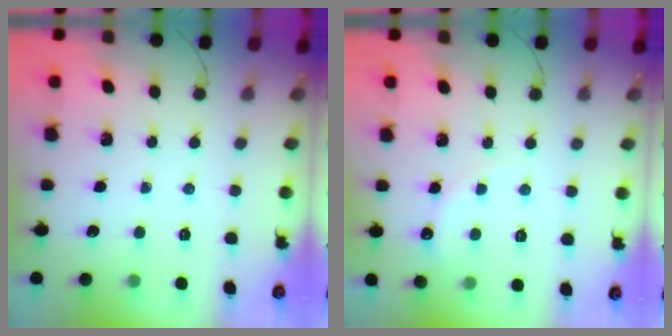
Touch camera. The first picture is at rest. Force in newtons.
{"total": 3.3, "press": 3.2, "slide": 0.9}